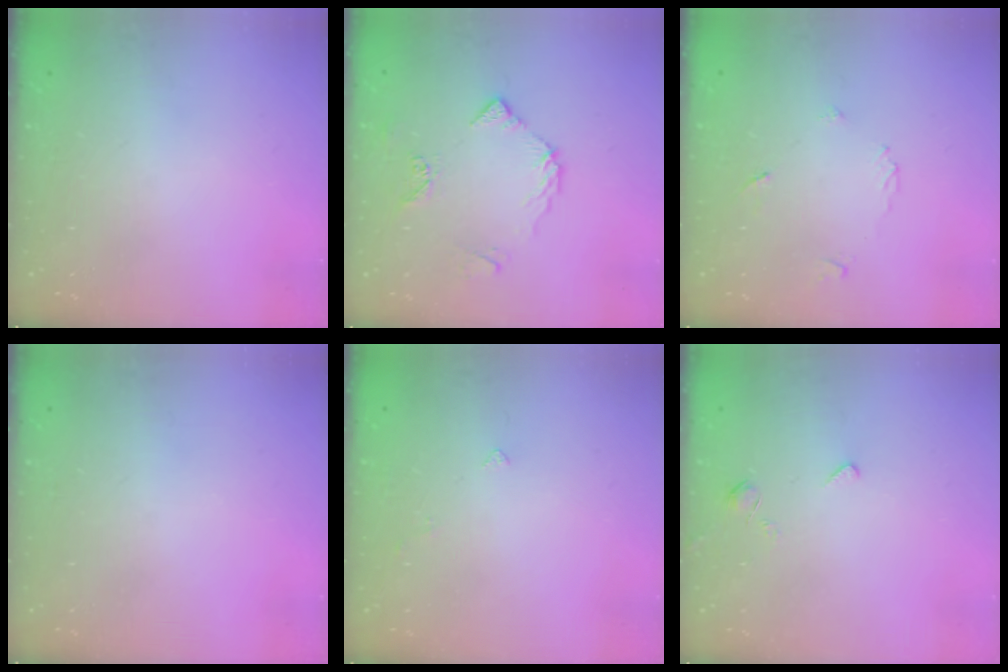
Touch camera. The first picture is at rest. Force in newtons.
{"total": 6.9, "press": 6.8, "slide": 0.7}
{"total": 3.7, "press": 3.7, "slide": 0.3}
{"total": 0.0}
{"total": 0.8, "press": 0.7, "slide": 0.4}
{"total": 2.0, "press": 2.0, "slide": 0.5}